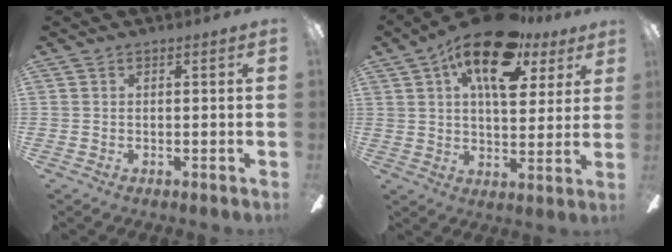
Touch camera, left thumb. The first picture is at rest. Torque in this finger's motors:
{"motor_torque": [0.36, 0.93, 1.55, -1.22, 0.43]}